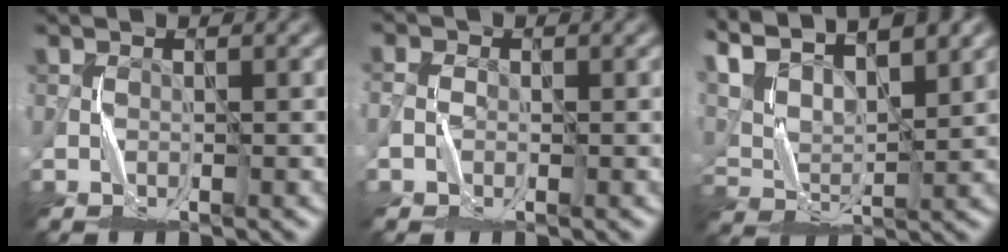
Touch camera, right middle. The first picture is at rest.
{"total": 1.2, "force": [-0.4, 0.9, 0.7], "torque": [-0.014, 0.004, -0.011]}
{"total": 11.0, "force": [8.0, 3.5, 6.7], "torque": [-0.163, 0.020, 0.132]}